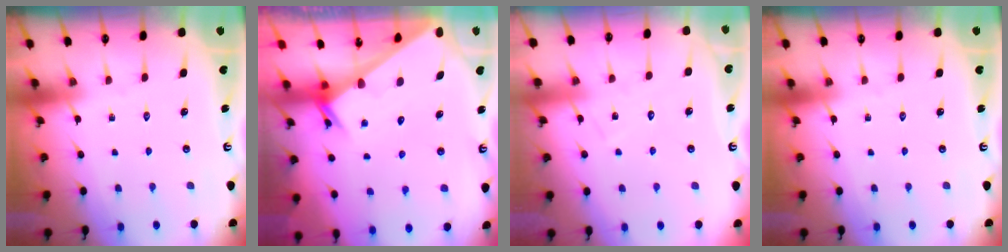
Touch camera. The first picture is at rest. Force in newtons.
{"total": 2.0, "press": 2.0, "slide": 0.1}
{"total": 7.2, "press": 7.2, "slide": 0.4}
{"total": 0.0}